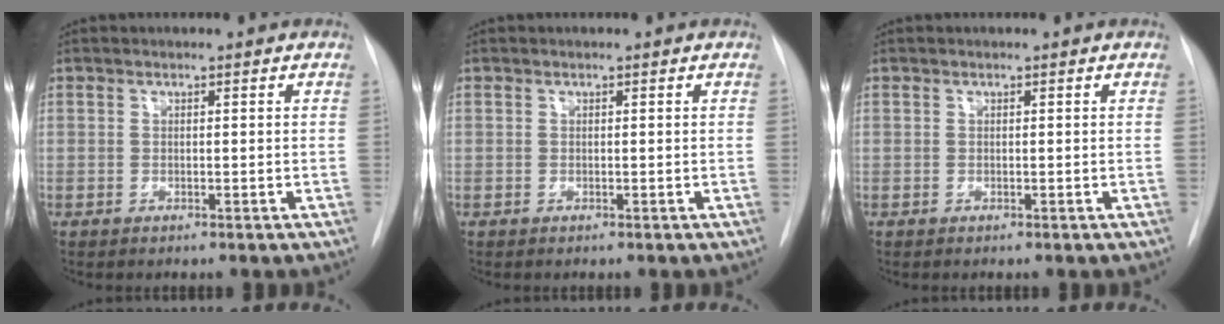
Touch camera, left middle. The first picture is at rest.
{"total": 0.0}
{"total": 0.0}